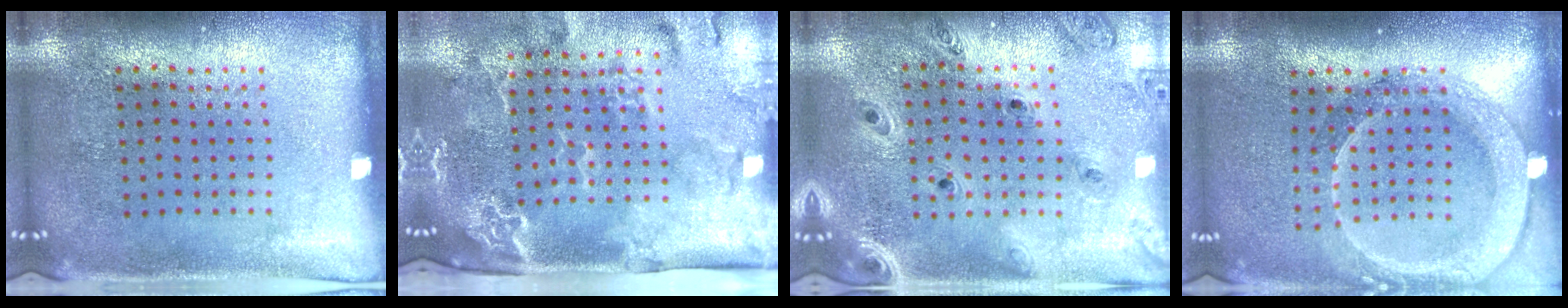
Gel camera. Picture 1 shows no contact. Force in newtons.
{"total": 3.1, "press": 2.4, "slide": 1.9}
{"total": 1.2, "press": 1.2, "slide": 0.2}
{"total": 2.2, "press": 2.0, "slide": 1.1}